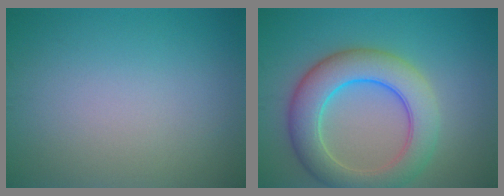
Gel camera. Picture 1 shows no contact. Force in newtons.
{"total": 7.6, "press": 7.6, "slide": 0.5}